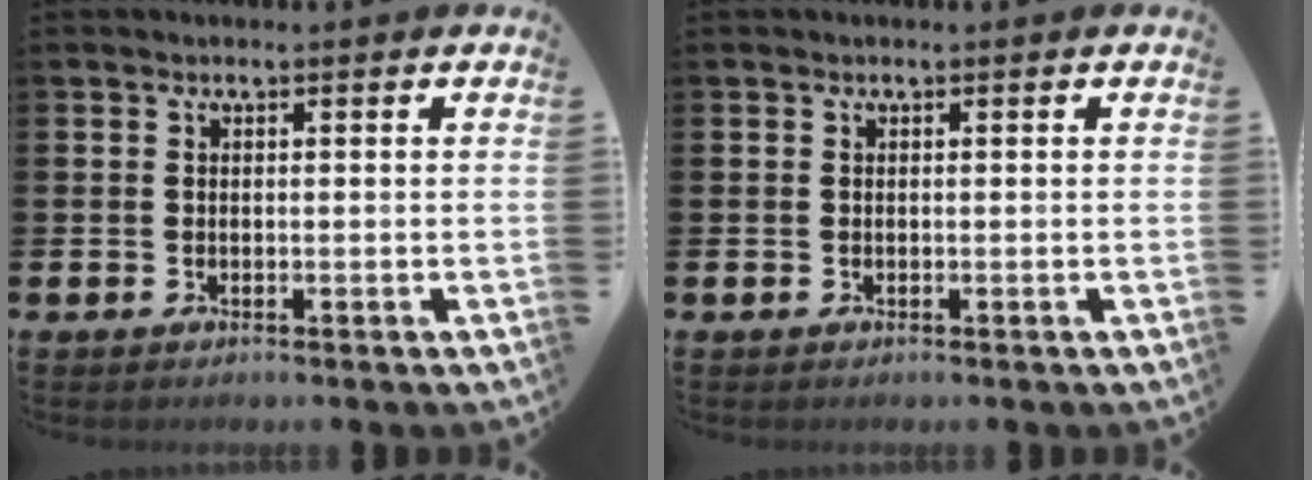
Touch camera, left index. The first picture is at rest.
{"total": 0.0}